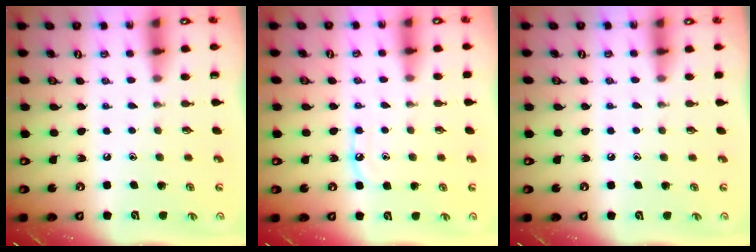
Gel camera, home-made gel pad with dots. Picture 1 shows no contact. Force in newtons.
{"total": 6.1, "press": 6.1, "slide": 0.5}
{"total": 3.7, "press": 3.6, "slide": 0.6}